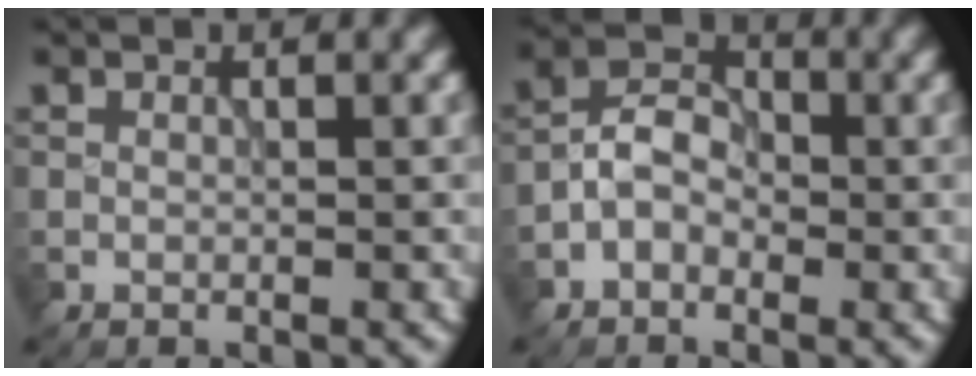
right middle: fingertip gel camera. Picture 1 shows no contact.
{"total": 3.2, "force": [-1.3, 2.2, 1.9], "torque": [-0.032, 0.014, -0.031]}